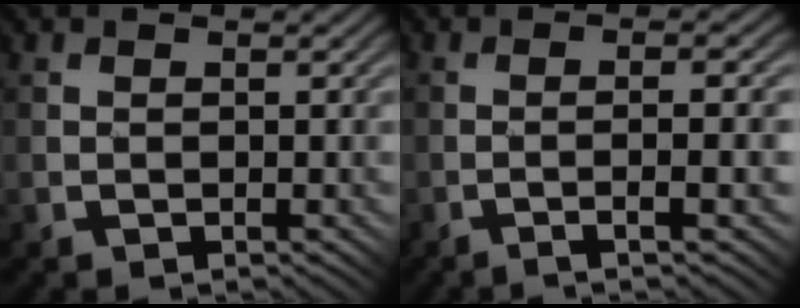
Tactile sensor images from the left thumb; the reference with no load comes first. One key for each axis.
{"total": 7.0, "fx": -1.9, "fy": 0.5, "fz": 6.8, "tx": -0.092, "ty": 0.010, "tz": -0.029}